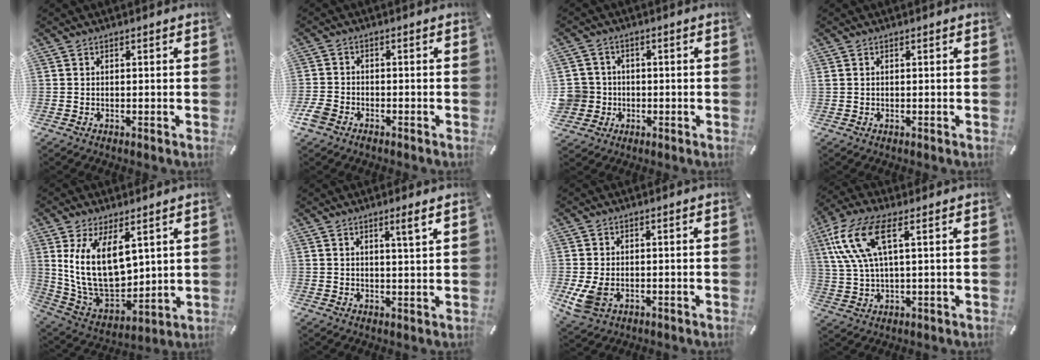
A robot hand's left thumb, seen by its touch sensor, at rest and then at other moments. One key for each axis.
{"total": 3.5, "fx": -2.3, "fy": 2.2, "fz": 1.4, "tx": -0.042, "ty": 0.005, "tz": -0.048}
{"total": 6.3, "fx": -0.6, "fy": 6.3, "fz": 0.5, "tx": -0.033, "ty": 0.009, "tz": -0.010}
{"total": 0.0}
{"total": 16.3, "fx": 5.2, "fy": 9.8, "fz": 12.0, "tx": -0.242, "ty": -0.040, "tz": 0.095}
{"total": 3.7, "fx": 2.2, "fy": -0.1, "fz": 3.0, "tx": -0.053, "ty": -0.006, "tz": 0.034}
{"total": 5.1, "fx": -1.1, "fy": 3.7, "fz": 3.4, "tx": -0.090, "ty": -0.003, "tz": -0.023}
{"total": 12.6, "fx": 4.7, "fy": 4.7, "fz": 10.6, "tx": -0.241, "ty": -0.006, "tz": 0.085}